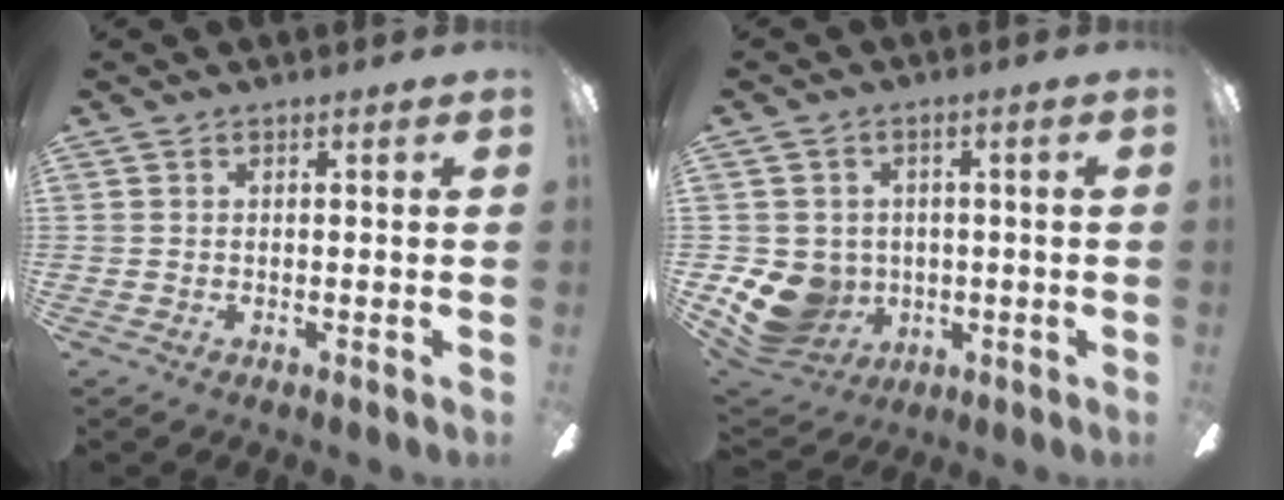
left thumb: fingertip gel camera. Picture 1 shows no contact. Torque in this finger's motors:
{"motor_torque": [-0.08, 0.37, 0.06, -0.01, 0.07]}